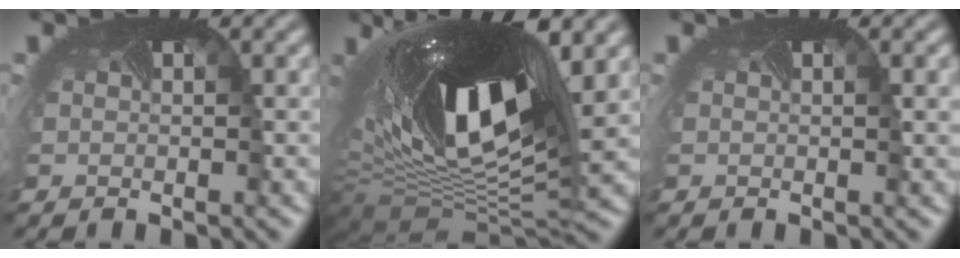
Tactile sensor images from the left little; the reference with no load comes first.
{"total": 15.7, "force": [3.3, 7.6, 13.3], "torque": [-0.259, -0.006, 0.051]}
{"total": 0.9, "force": [0.2, -0.2, 0.8], "torque": [-0.012, 0.003, 0.001]}